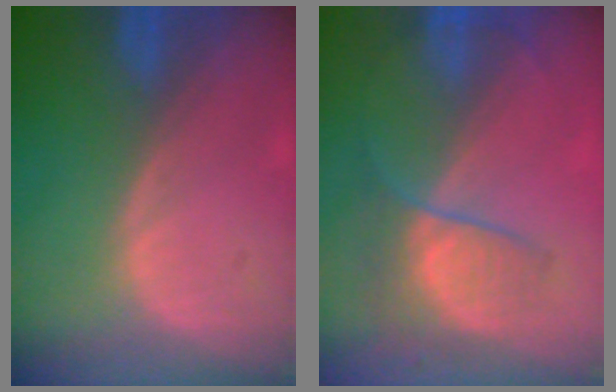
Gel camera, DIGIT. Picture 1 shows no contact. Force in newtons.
{"total": 6.9, "press": 5.9, "slide": 3.5}